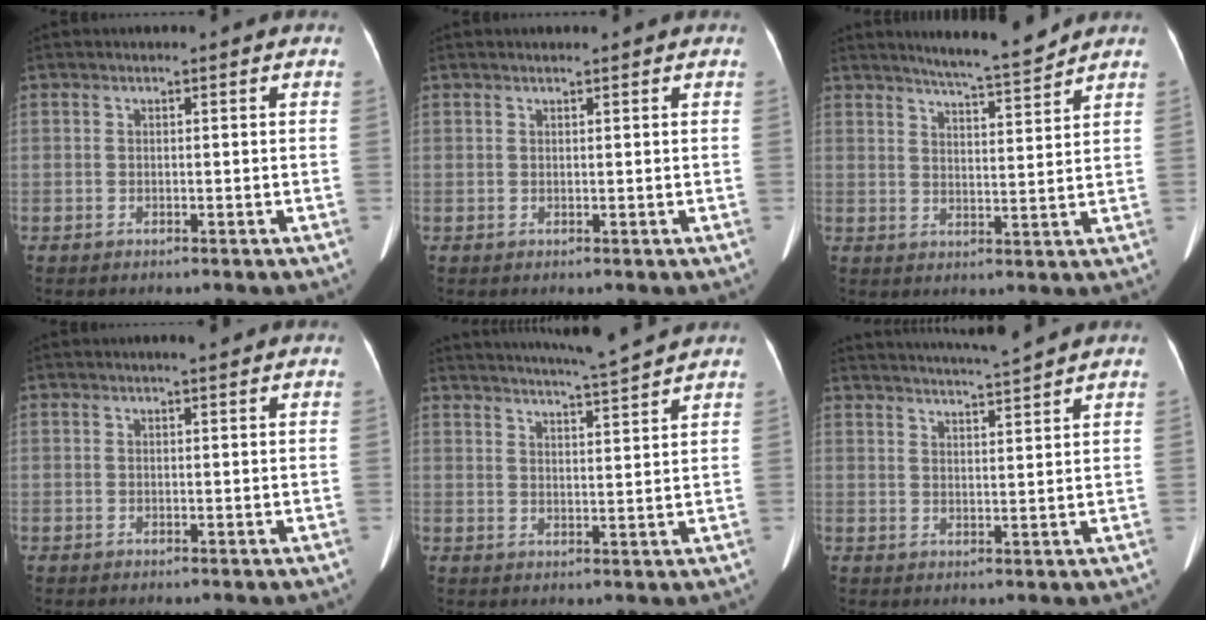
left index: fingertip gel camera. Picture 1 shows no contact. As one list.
[{"total": 1.0, "force": [1.0, 0.1, 0.3], "torque": [-0.007, 0.011, 0.019]}, {"total": 7.5, "force": [7.0, -0.6, 2.7], "torque": [-0.050, -0.008, 0.109]}, {"total": 1.8, "force": [1.5, 0.1, 1.0], "torque": [-0.016, 0.002, 0.022]}, {"total": 8.6, "force": [8.0, -1.5, 2.6], "torque": [-0.050, -0.002, 0.120]}, {"total": 7.5, "force": [7.0, -1.6, 2.1], "torque": [-0.037, 0.002, 0.107]}]